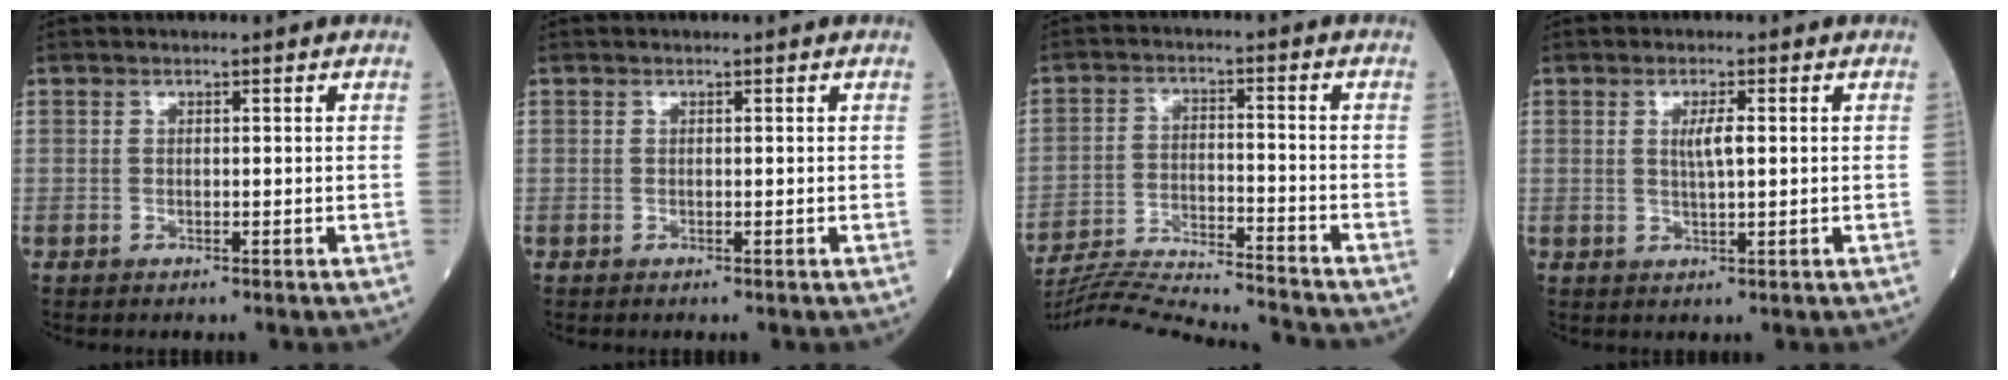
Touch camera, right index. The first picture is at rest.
{"total": 0.0}
{"total": 18.1, "force": [-17.3, -0.8, 5.2], "torque": [-0.101, -0.020, -0.271]}
{"total": 2.7, "force": [0.4, 0.2, 2.7], "torque": [-0.051, -0.002, 0.008]}